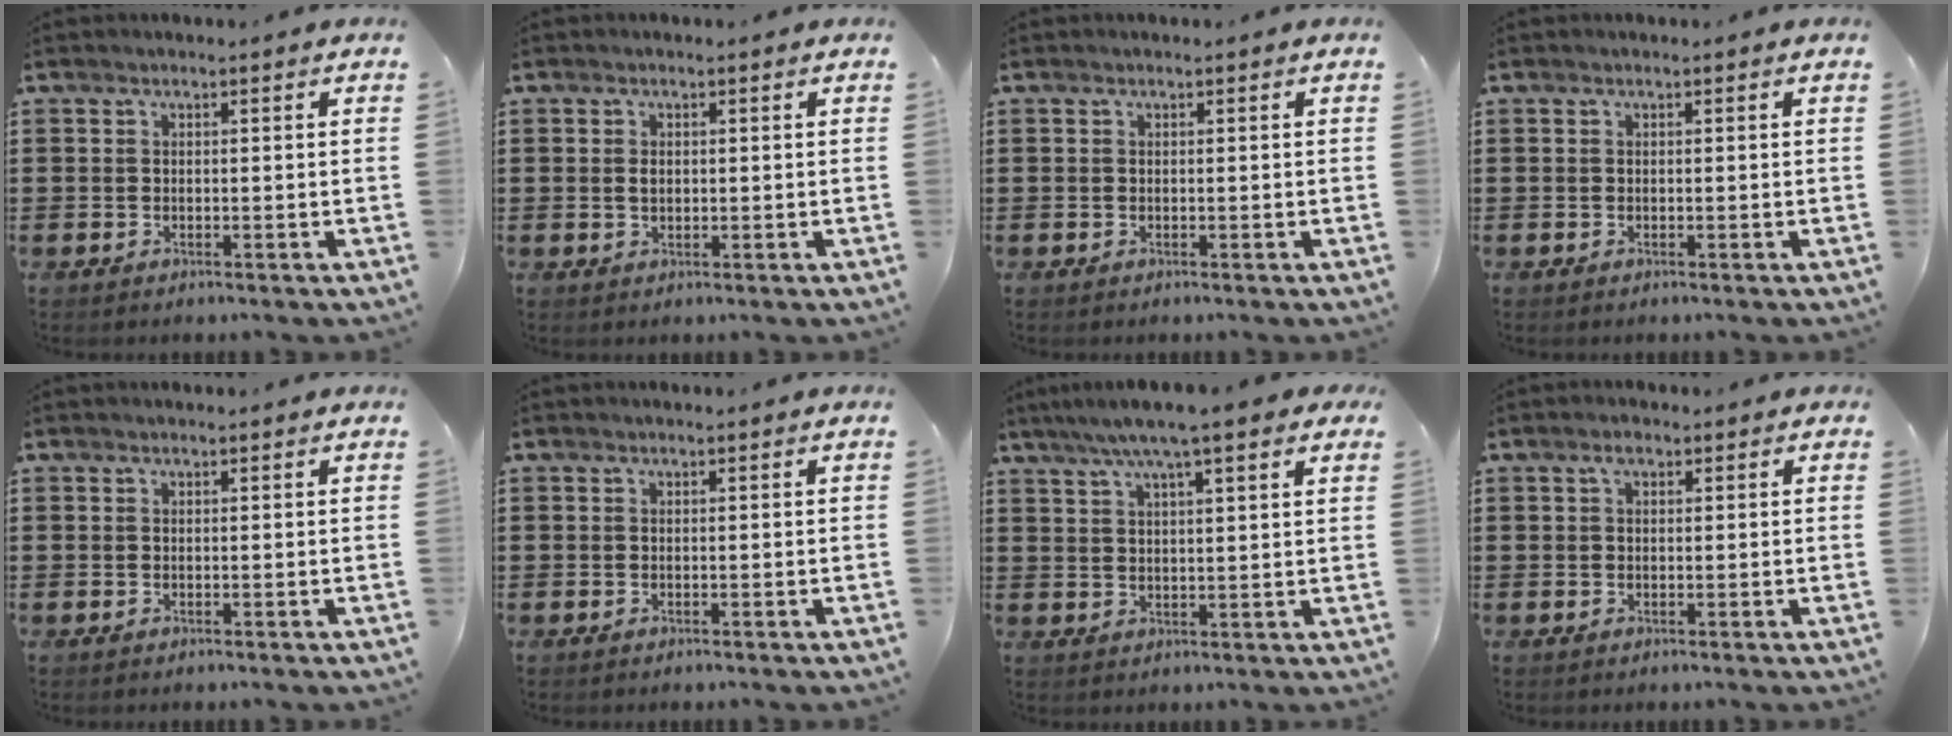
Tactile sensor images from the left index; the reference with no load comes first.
{"total": 1.4, "force": [0.2, 0.8, 1.1], "torque": [-0.025, 0.005, 0.004]}
{"total": 0.0}
{"total": 0.0}
{"total": 0.0}
{"total": 0.0}
{"total": 6.7, "force": [5.0, 0.7, 4.4], "torque": [-0.098, -0.003, 0.088]}
{"total": 1.9, "force": [0.9, 1.0, 1.4], "torque": [-0.023, 0.003, 0.013]}